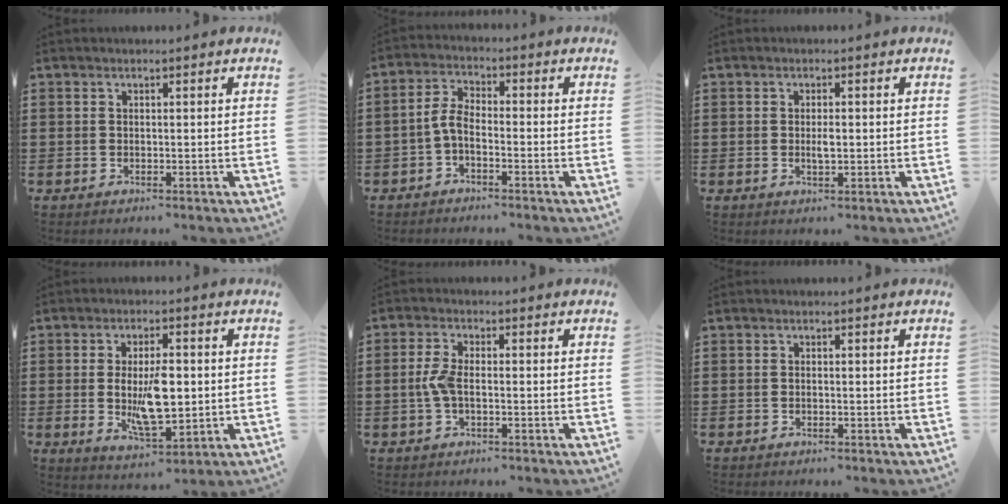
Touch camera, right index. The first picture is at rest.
{"total": 3.6, "force": [-1.7, 1.5, 2.8], "torque": [-0.073, 0.004, -0.039]}
{"total": 1.9, "force": [0.0, 0.7, 1.7], "torque": [-0.034, 0.001, -0.001]}
{"total": 7.9, "force": [-0.2, 3.3, 7.2], "torque": [-0.135, -0.007, -0.011]}
{"total": 4.2, "force": [-0.7, 1.8, 3.8], "torque": [-0.098, -0.005, -0.020]}
{"total": 0.0}